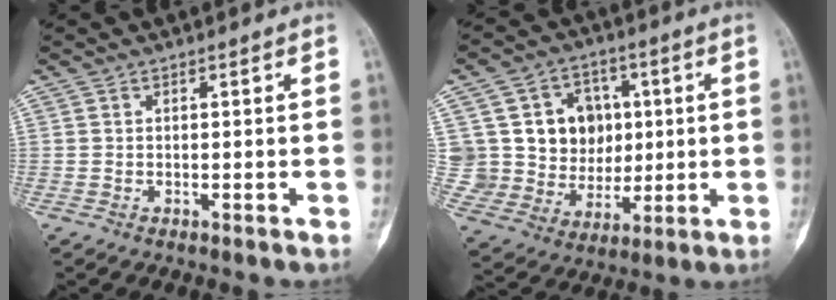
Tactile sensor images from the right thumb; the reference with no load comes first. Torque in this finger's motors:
{"motor_torque": [0.03, 0.02, 0.75, 0.35, 0.03]}